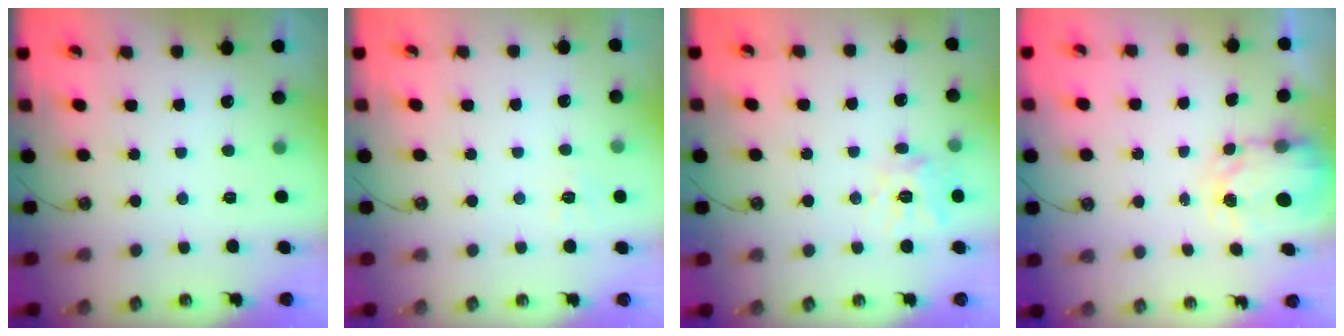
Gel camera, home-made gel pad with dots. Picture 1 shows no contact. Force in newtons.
{"total": 5.5, "press": 5.5, "slide": 0.6}
{"total": 11.4, "press": 11.3, "slide": 0.9}
{"total": 3.9, "press": 3.9, "slide": 0.3}